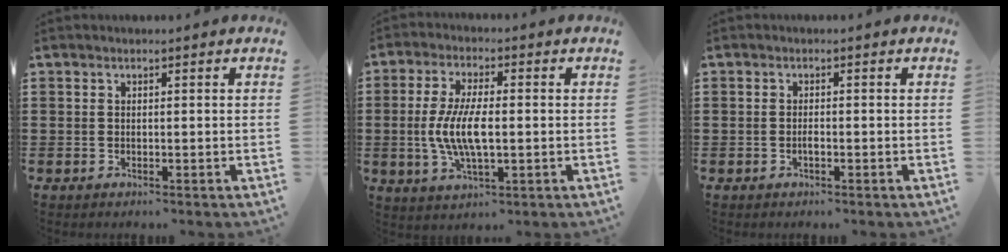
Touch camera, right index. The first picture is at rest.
{"total": 8.3, "force": [-0.8, 3.0, 7.6], "torque": [-0.169, -0.008, -0.023]}
{"total": 1.0, "force": [-0.5, 0.3, 0.9], "torque": [-0.017, -0.002, -0.008]}